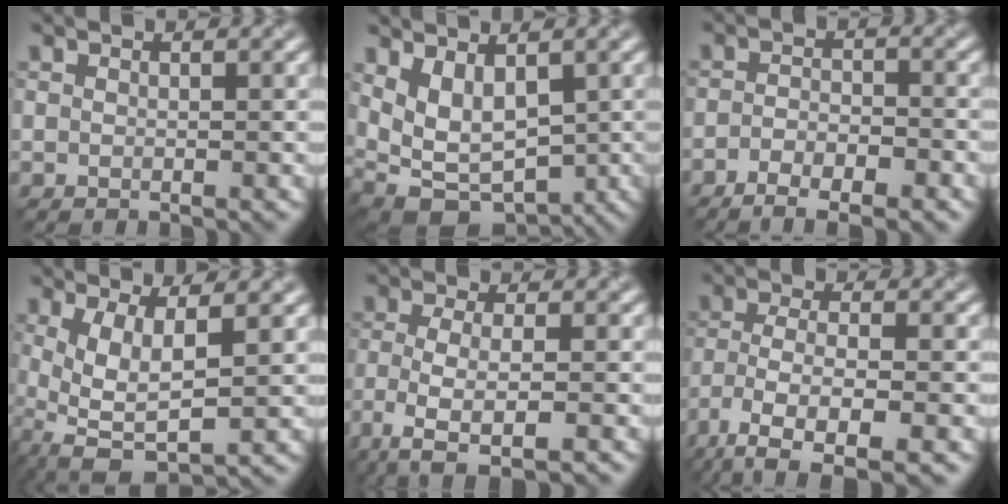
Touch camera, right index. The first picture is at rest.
{"total": 4.1, "force": [0.7, 2.5, 3.2], "torque": [-0.077, -0.011, 0.024]}
{"total": 5.4, "force": [-3.7, 1.7, 3.5], "torque": [-0.062, 0.000, -0.053]}
{"total": 4.9, "force": [-0.1, 1.7, 4.6], "torque": [-0.107, -0.002, 0.005]}
{"total": 4.7, "force": [-3.1, 1.0, 3.4], "torque": [-0.074, -0.002, -0.059]}
{"total": 8.4, "force": [-5.9, 2.5, 5.4], "torque": [-0.110, -0.001, -0.101]}